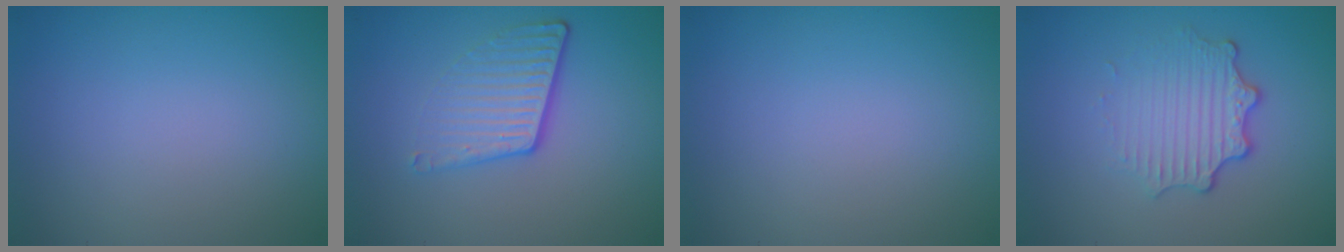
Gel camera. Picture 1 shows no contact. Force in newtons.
{"total": 3.9, "press": 2.7, "slide": 2.8}
{"total": 0.0}
{"total": 3.3, "press": 2.6, "slide": 2.0}